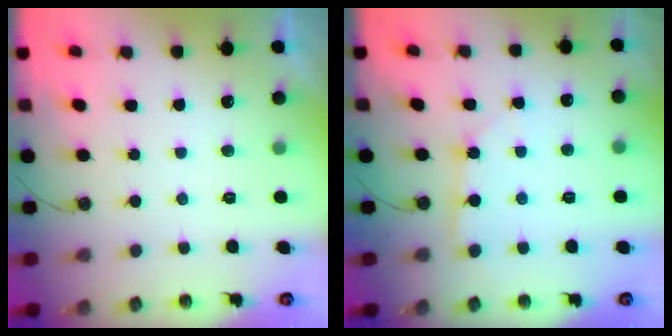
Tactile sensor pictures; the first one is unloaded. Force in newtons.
{"total": 2.6, "press": 2.6, "slide": 0.0}